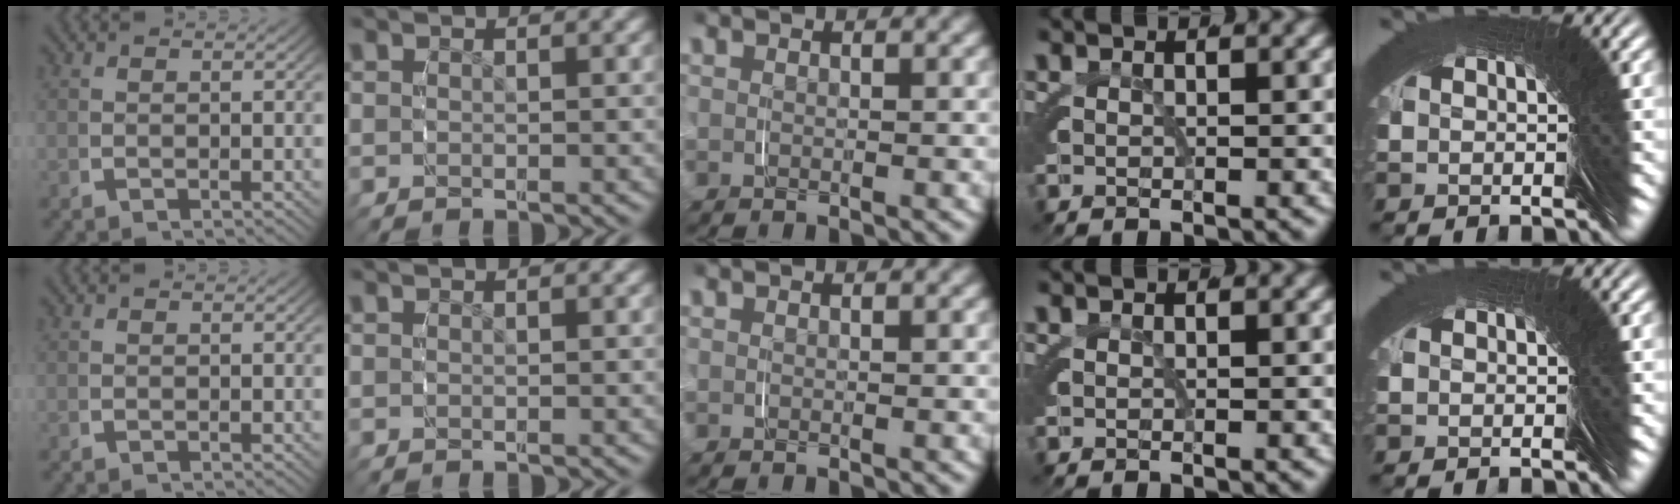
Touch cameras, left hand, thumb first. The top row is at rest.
{}